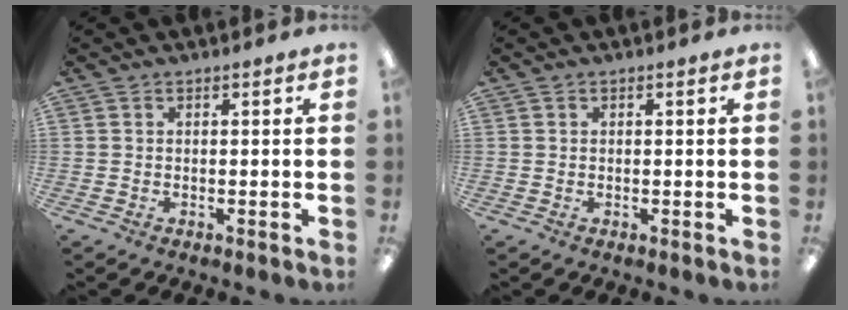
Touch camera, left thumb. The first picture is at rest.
{"total": 0.0}